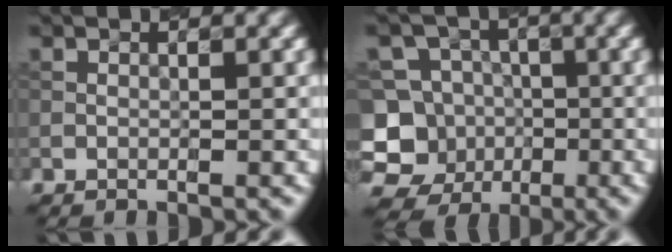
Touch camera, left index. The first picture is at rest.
{"total": 11.5, "force": [-4.0, 10.5, 2.6], "torque": [-0.059, 0.007, -0.082]}